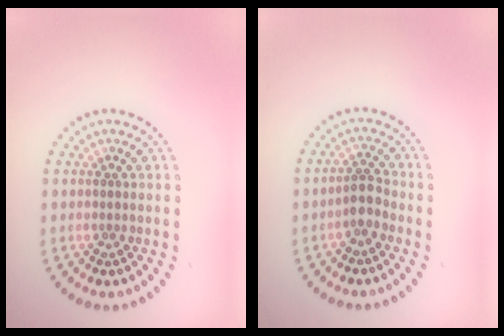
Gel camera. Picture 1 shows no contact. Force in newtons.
{"total": 2.1, "press": 1.8, "slide": 1.1}